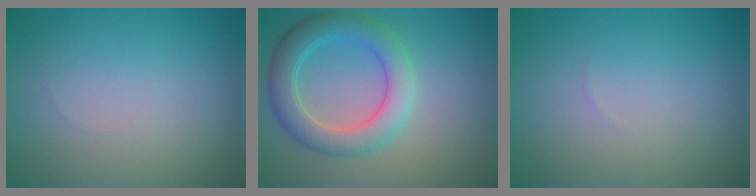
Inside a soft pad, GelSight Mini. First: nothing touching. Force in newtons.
{"total": 5.0, "press": 5.0, "slide": 0.1}
{"total": 0.0}